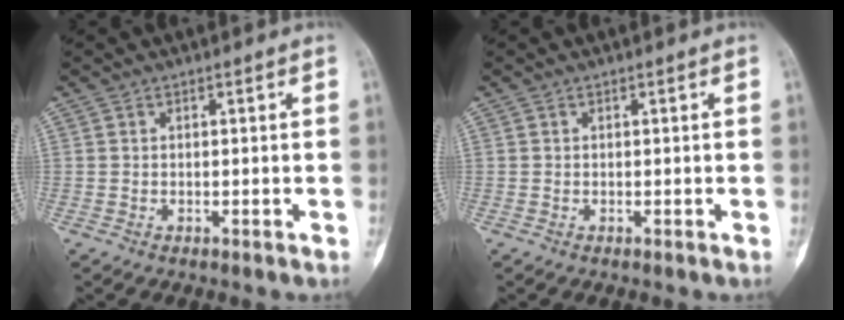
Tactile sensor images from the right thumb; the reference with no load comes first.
{"total": 0.0}